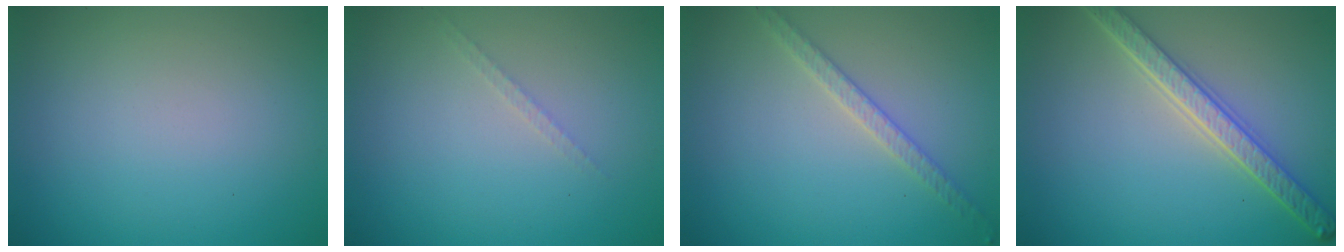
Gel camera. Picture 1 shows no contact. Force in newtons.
{"total": 0.8, "press": 0.8, "slide": 0.0}
{"total": 2.1, "press": 2.0, "slide": 0.6}
{"total": 4.6, "press": 3.7, "slide": 2.7}